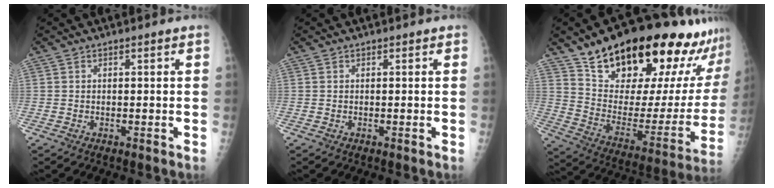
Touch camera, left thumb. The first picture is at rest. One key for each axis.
{"total": 0.0}
{"total": 31.2, "fx": 23.2, "fy": 10.5, "fz": 18.0, "tx": -0.242, "ty": -0.095, "tz": 0.340}